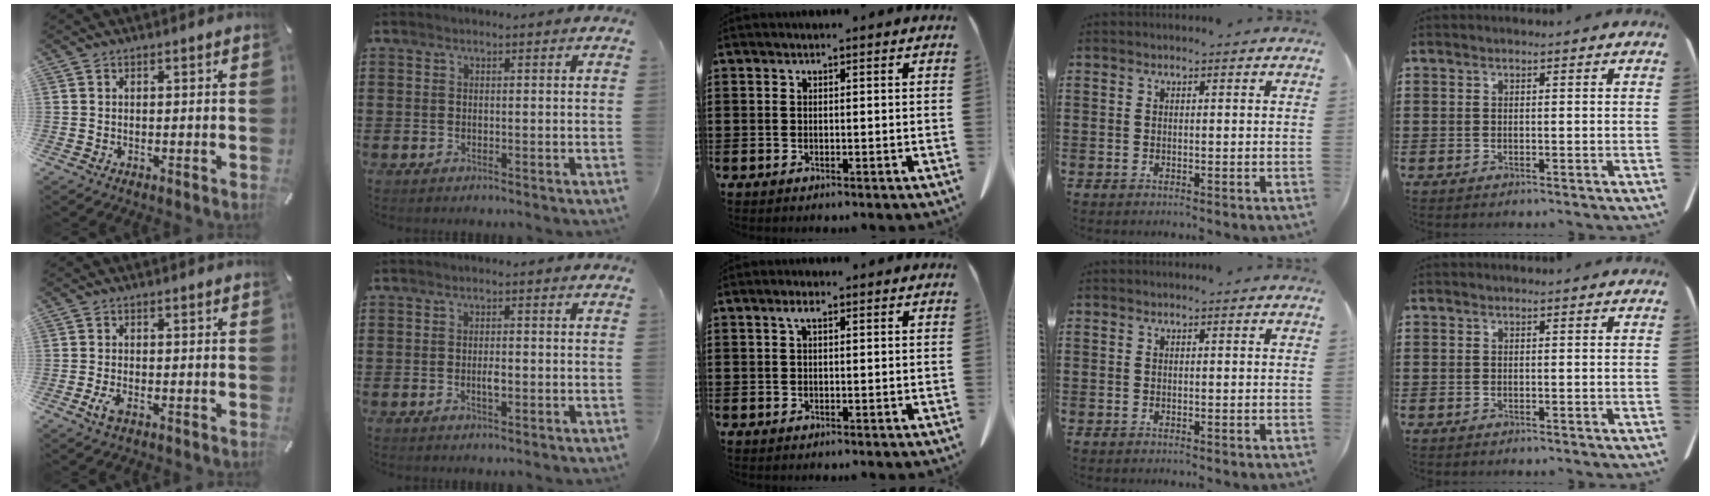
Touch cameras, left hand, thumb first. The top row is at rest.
{"thumb": {"total": 2.5, "force": [-0.9, 0.9, 2.2], "torque": [-0.056, -0.007, -0.021]}, "index": {"total": 1.9, "force": [-0.4, 0.7, 1.7], "torque": [-0.034, 0.002, -0.009]}, "middle": {"total": 1.8, "force": [0.6, 0.6, 1.6], "torque": [-0.033, 0.006, 0.010]}}